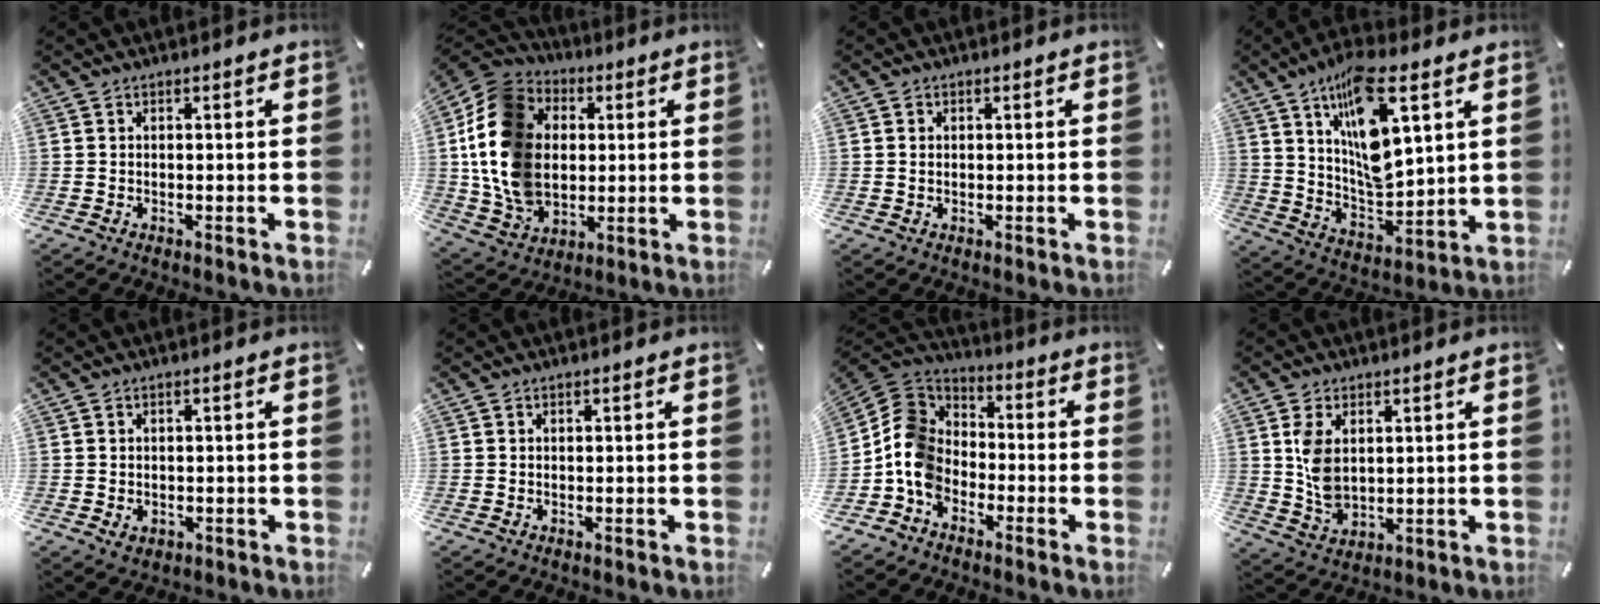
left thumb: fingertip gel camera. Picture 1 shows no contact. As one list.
[{"total": 18.0, "force": [0.9, 14.8, 10.2], "torque": [-0.234, 0.005, 0.019]}, {"total": 0.9, "force": [0.0, 0.8, 0.5], "torque": [-0.012, 0.004, 0.000]}, {"total": 16.0, "force": [8.5, 6.6, 11.8], "torque": [-0.219, -0.035, 0.143]}, {"total": 1.7, "force": [-0.4, 1.5, 0.7], "torque": [-0.013, 0.004, -0.008]}, {"total": 0.0}, {"total": 10.4, "force": [-4.8, 8.1, 4.4], "torque": [-0.110, 0.030, -0.093]}, {"total": 6.9, "force": [1.7, 4.6, 4.9], "torque": [-0.119, -0.005, 0.027]}]